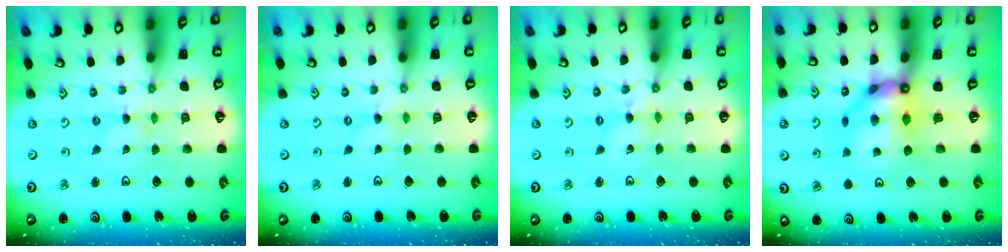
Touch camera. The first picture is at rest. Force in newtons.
{"total": 0.0}
{"total": 2.3, "press": 2.3, "slide": 0.2}
{"total": 10.6, "press": 10.6, "slide": 1.1}